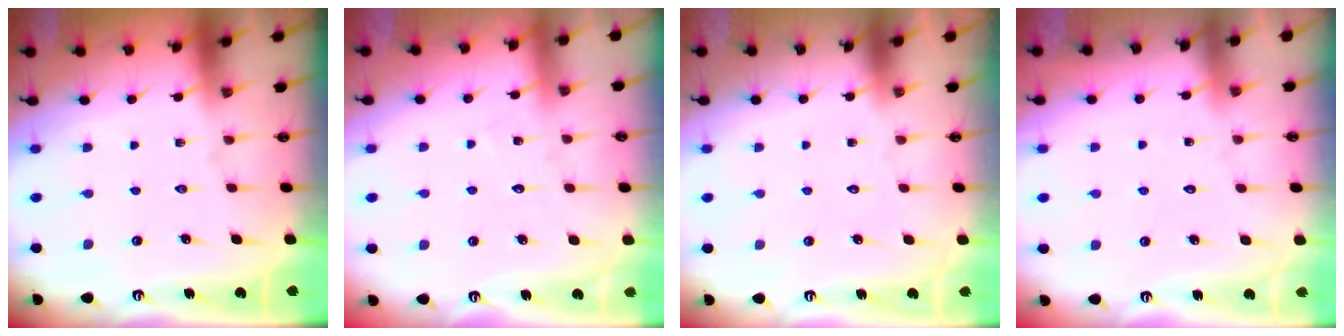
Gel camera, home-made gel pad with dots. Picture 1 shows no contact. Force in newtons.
{"total": 4.9, "press": 4.9, "slide": 0.3}
{"total": 1.6, "press": 1.6, "slide": 0.0}
{"total": 5.4, "press": 5.4, "slide": 0.4}